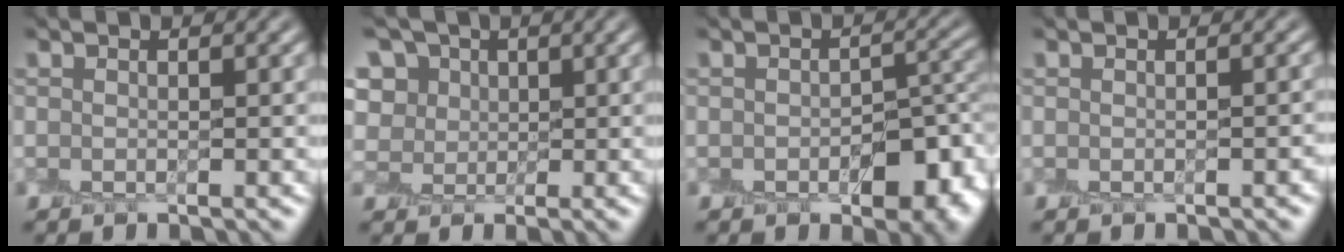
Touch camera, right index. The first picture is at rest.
{"total": 9.1, "force": [5.6, 6.2, 3.5], "torque": [-0.062, 0.031, 0.064]}
{"total": 6.2, "force": [-2.8, 3.4, 4.4], "torque": [-0.048, -0.006, -0.035]}
{"total": 1.3, "force": [-0.9, 0.3, 0.8], "torque": [-0.008, -0.004, -0.013]}